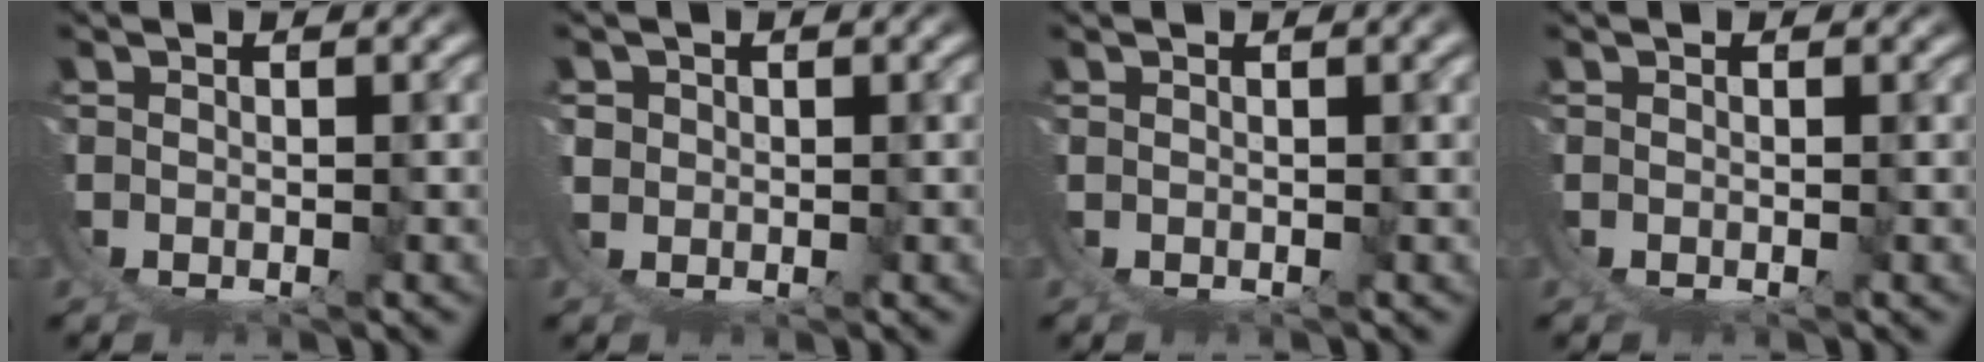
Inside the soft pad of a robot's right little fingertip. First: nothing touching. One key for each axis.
{"total": 3.0, "fx": 0.7, "fy": 2.9, "fz": 0.7, "tx": -0.032, "ty": 0.001, "tz": 0.009}
{"total": 0.6, "fx": 0.3, "fy": -0.5, "fz": 0.3, "tx": 0.002, "ty": 0.006, "tz": 0.005}
{"total": 0.0}